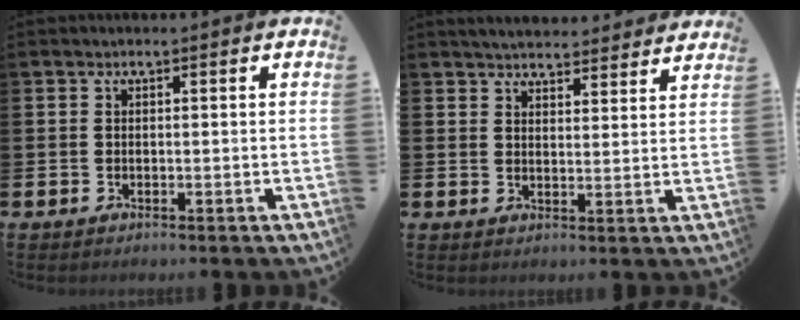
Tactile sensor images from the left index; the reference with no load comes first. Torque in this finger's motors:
{"motor_torque": [0.13, -0.45, 0.55, 0.12]}